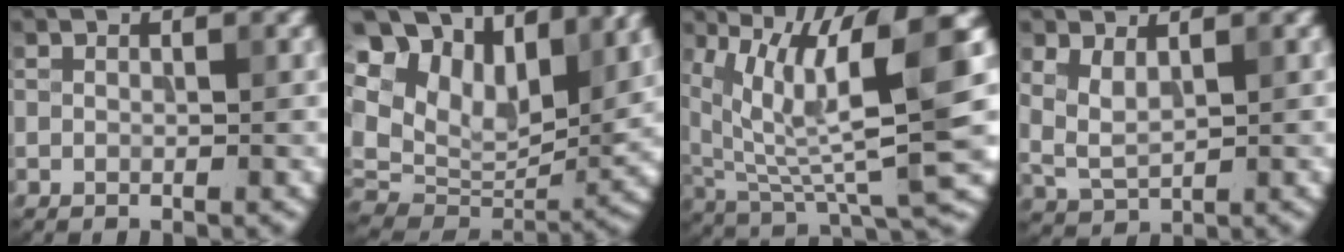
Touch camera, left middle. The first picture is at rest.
{"total": 15.4, "force": [8.5, 9.0, 9.1], "torque": [-0.214, 0.029, 0.152]}
{"total": 10.8, "force": [4.3, 2.5, 9.6], "torque": [-0.183, -0.001, 0.089]}
{"total": 2.5, "force": [1.0, 1.2, 2.0], "torque": [-0.052, -0.001, 0.026]}